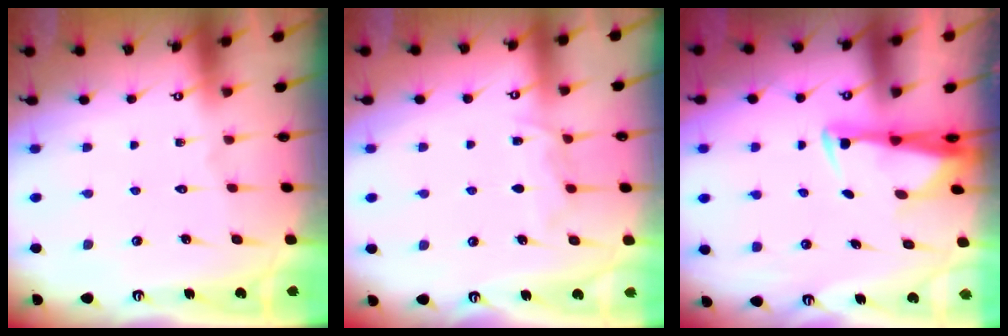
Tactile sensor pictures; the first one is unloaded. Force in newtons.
{"total": 6.5, "press": 6.4, "slide": 0.8}
{"total": 2.8, "press": 2.6, "slide": 0.9}